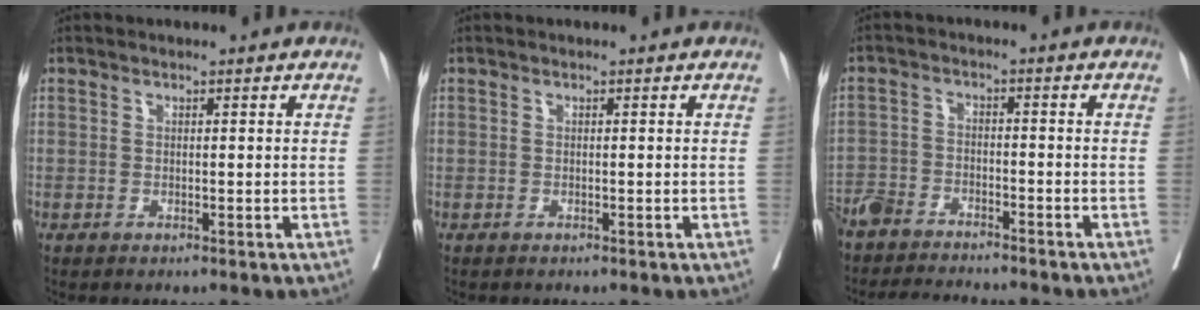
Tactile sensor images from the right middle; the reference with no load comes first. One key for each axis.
{"total": 0.0}
{"total": 9.8, "fx": -9.4, "fy": 1.2, "fz": 2.6, "tx": -0.037, "ty": 0.001, "tz": -0.153}